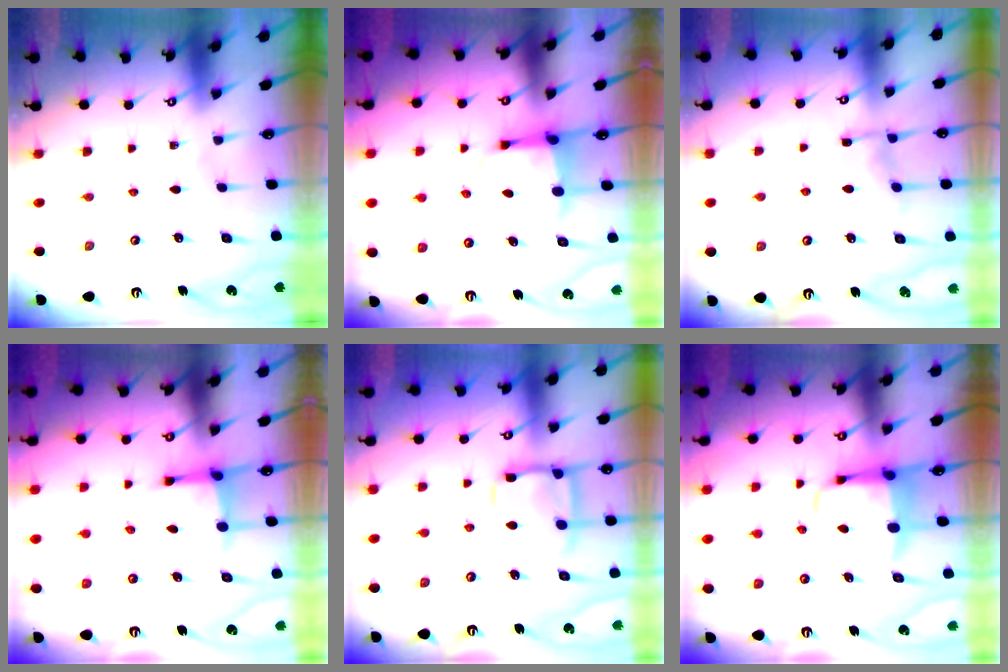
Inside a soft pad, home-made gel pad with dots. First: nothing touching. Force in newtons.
{"total": 4.0, "press": 3.8, "slide": 1.0}
{"total": 8.1, "press": 8.0, "slide": 0.7}
{"total": 3.9, "press": 3.7, "slide": 1.3}
{"total": 12.6, "press": 12.5, "slide": 1.3}
{"total": 5.6, "press": 5.5, "slide": 1.0}